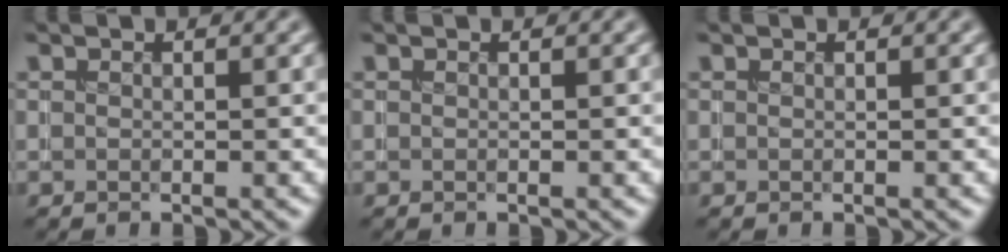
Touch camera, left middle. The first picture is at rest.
{"total": 0.0}
{"total": 0.0}